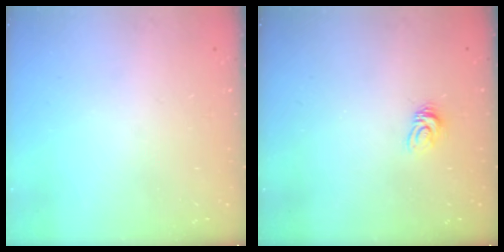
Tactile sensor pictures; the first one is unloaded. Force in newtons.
{"total": 3.8, "press": 3.8, "slide": 0.2}